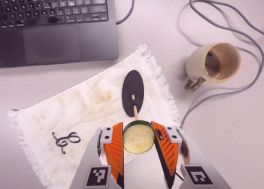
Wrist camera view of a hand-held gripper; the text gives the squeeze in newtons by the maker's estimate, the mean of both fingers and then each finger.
{"total": 9.2, "left": 9.0, "right": 9.3}